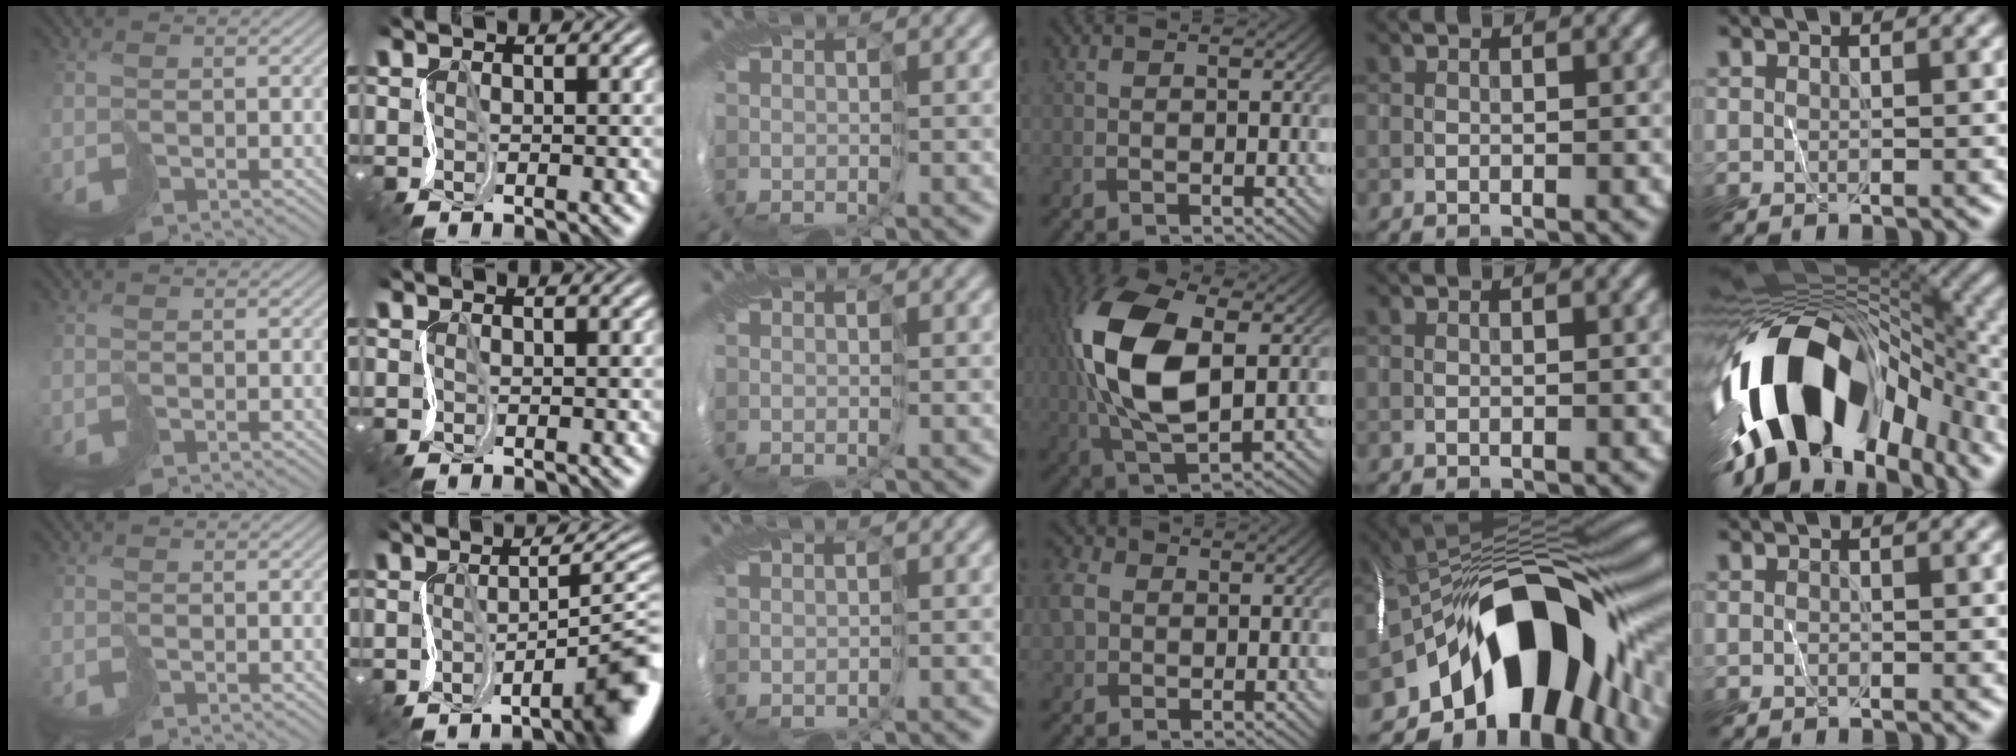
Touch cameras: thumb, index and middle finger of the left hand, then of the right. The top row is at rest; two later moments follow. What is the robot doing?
{"motion": "cut", "object": "receipt paper"}